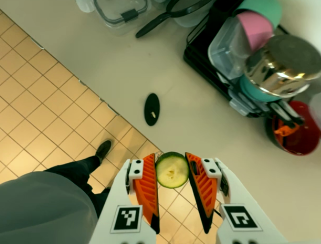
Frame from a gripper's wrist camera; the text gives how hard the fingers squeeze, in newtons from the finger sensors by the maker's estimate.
{"total": 8.6, "left": 8.2, "right": 8.9}